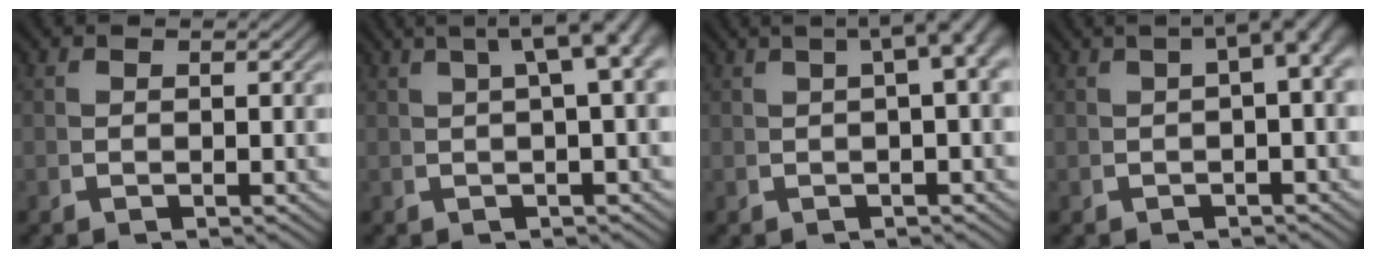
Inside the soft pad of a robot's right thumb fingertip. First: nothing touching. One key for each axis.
{"total": 7.2, "fx": 3.4, "fy": 2.7, "fz": 5.8, "tx": -0.061, "ty": 0.040, "tz": 0.035}
{"total": 6.3, "fx": 2.3, "fy": 2.3, "fz": 5.4, "tx": -0.058, "ty": 0.033, "tz": 0.022}
{"total": 5.0, "fx": 1.3, "fy": 1.9, "fz": 4.5, "tx": -0.052, "ty": 0.026, "tz": 0.011}